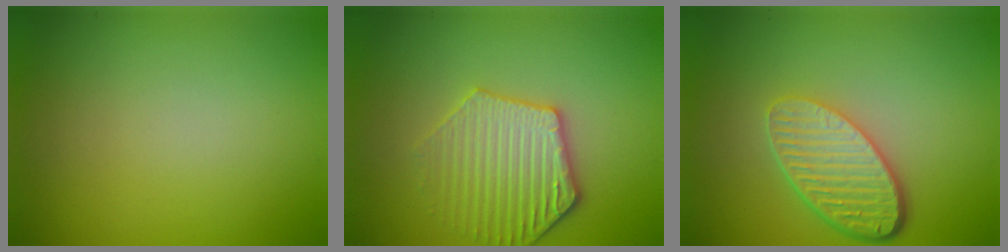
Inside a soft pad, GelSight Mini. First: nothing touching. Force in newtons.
{"total": 4.2, "press": 3.9, "slide": 1.6}
{"total": 5.3, "press": 3.9, "slide": 3.6}